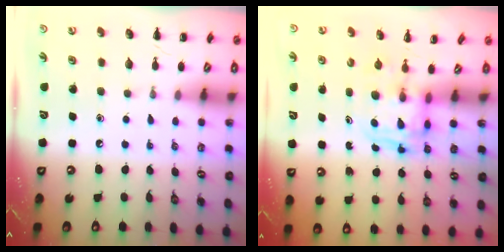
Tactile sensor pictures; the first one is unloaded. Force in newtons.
{"total": 2.7, "press": 2.7, "slide": 0.2}